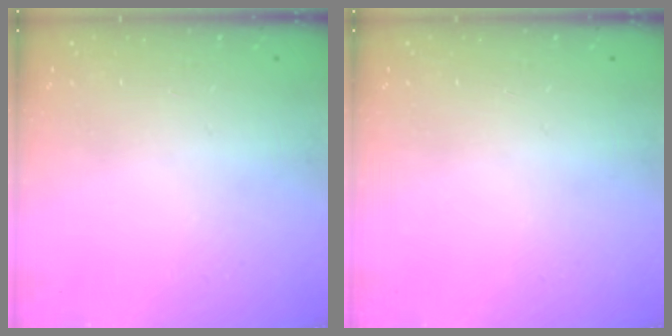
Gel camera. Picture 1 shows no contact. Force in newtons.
{"total": 0.0}